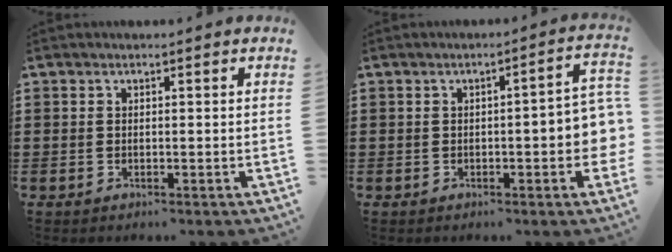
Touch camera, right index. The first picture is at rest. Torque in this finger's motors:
{"motor_torque": [1.13, -0.31, 0.47, 0.11]}